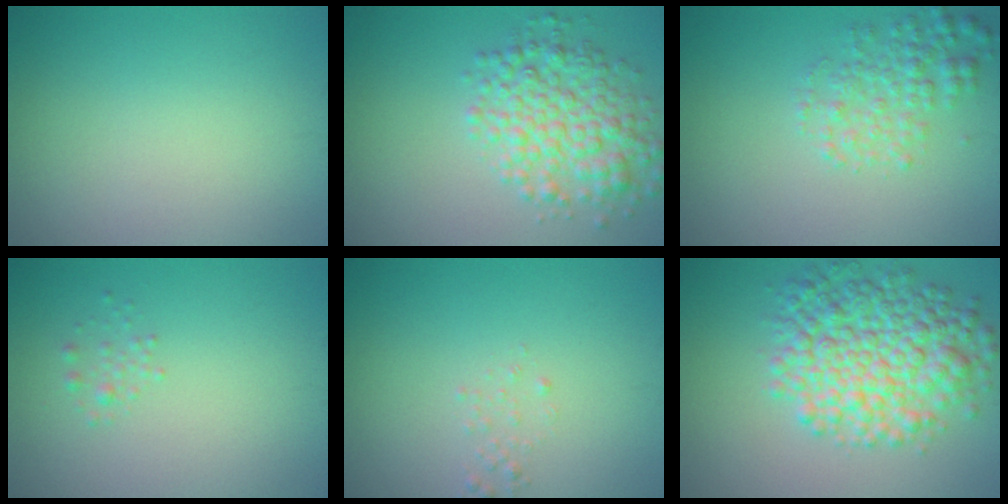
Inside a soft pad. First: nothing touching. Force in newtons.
{"total": 5.1, "press": 5.1, "slide": 0.1}
{"total": 2.9, "press": 2.9, "slide": 0.1}
{"total": 0.9, "press": 0.9, "slide": 0.1}
{"total": 0.8, "press": 0.8, "slide": 0.1}
{"total": 7.7, "press": 7.7, "slide": 0.2}